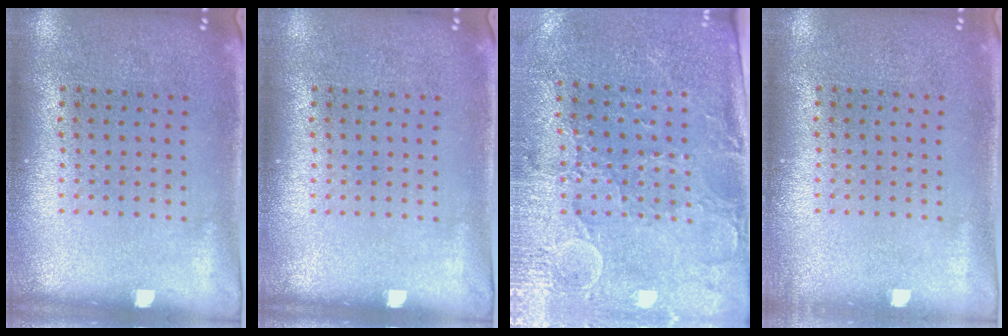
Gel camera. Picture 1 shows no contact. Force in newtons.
{"total": 0.0}
{"total": 3.1, "press": 2.9, "slide": 1.2}
{"total": 0.5, "press": 0.5, "slide": 0.1}